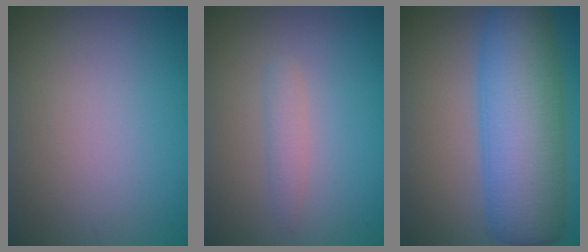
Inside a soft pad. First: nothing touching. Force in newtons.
{"total": 1.4, "press": 1.4, "slide": 0.1}
{"total": 10.8, "press": 10.8, "slide": 0.2}